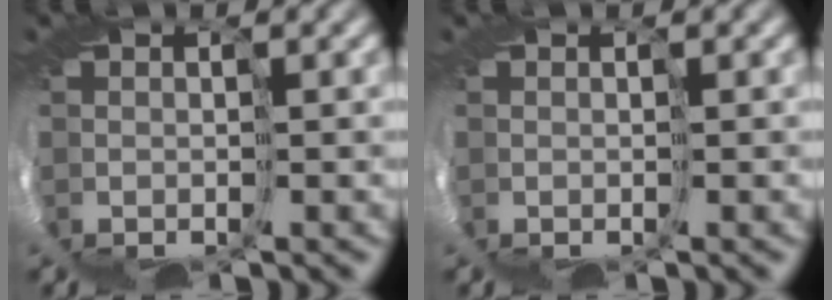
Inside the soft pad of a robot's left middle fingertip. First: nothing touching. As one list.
[{"total": 0.0}]